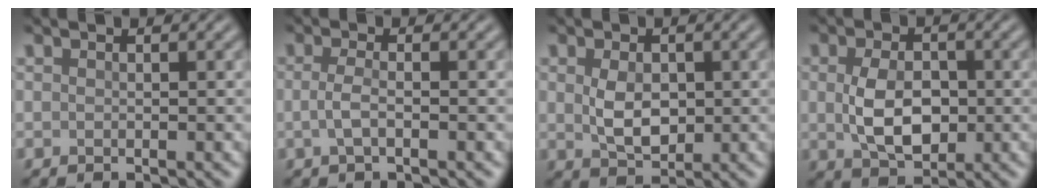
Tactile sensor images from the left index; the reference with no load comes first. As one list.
[{"total": 1.9, "force": [-0.4, 0.6, 1.8], "torque": [-0.040, -0.002, -0.013]}, {"total": 3.7, "force": [0.2, 2.4, 2.8], "torque": [-0.062, -0.004, 0.007]}, {"total": 5.4, "force": [-0.2, 3.5, 4.1], "torque": [-0.086, -0.006, 0.000]}]